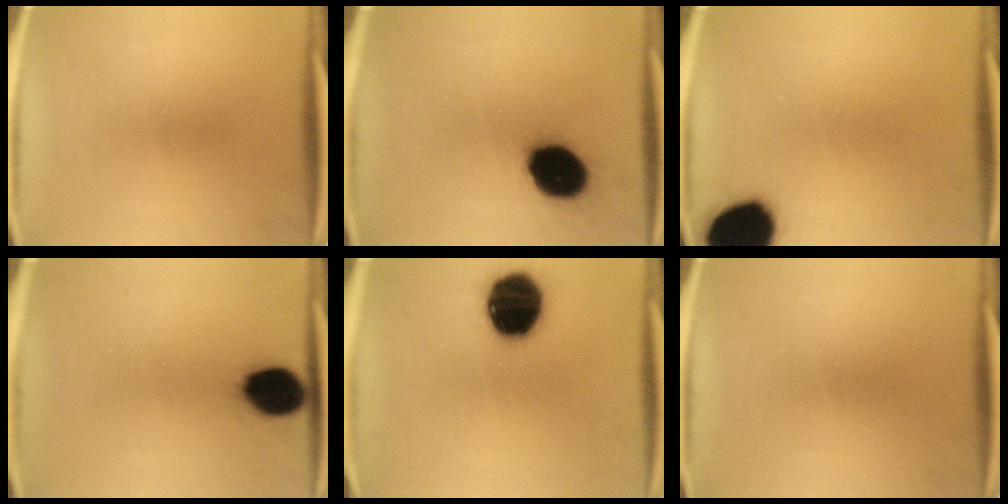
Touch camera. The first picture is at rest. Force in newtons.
{"total": 16.4}
{"total": 18.6}
{"total": 11.2}
{"total": 20.0}
{"total": 0.0}